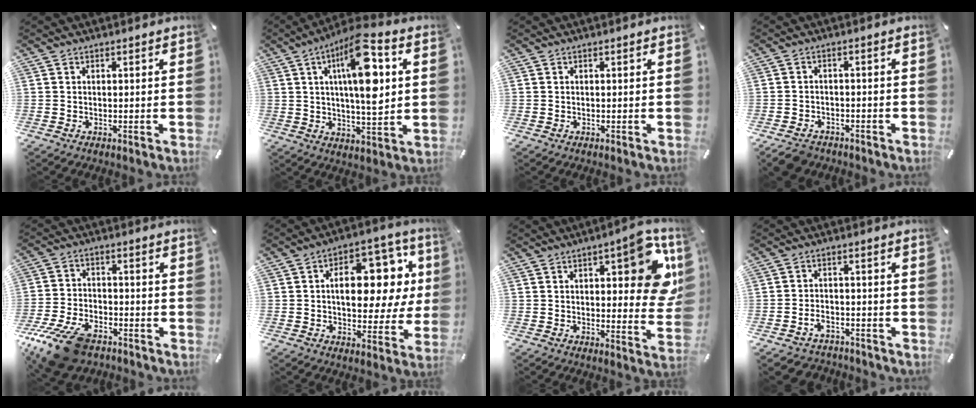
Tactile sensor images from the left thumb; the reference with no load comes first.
{"total": 17.2, "force": [5.1, 5.5, 15.5], "torque": [-0.267, -0.018, 0.073]}
{"total": 0.0}
{"total": 4.3, "force": [-3.3, 2.4, 1.2], "torque": [-0.029, 0.015, -0.066]}
{"total": 13.7, "force": [-9.0, 6.9, 7.7], "torque": [-0.150, 0.045, -0.158]}
{"total": 17.1, "force": [4.0, 9.9, 13.4], "torque": [-0.172, -0.023, 0.065]}
{"total": 15.8, "force": [5.2, 6.4, 13.5], "torque": [-0.157, -0.025, 0.081]}
{"total": 4.5, "force": [-2.6, 3.2, 1.9], "torque": [-0.044, 0.007, -0.051]}